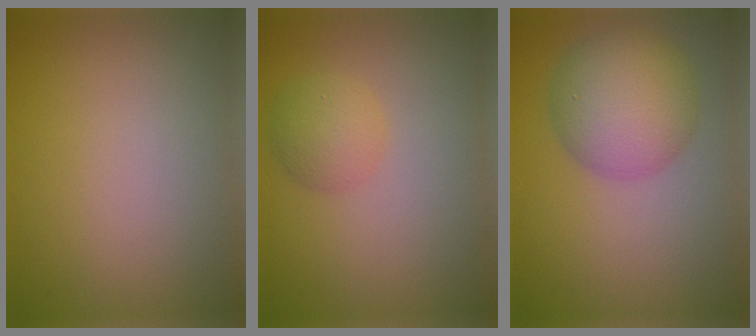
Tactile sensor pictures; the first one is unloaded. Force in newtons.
{"total": 2.4, "press": 2.4, "slide": 0.1}
{"total": 6.3, "press": 6.3, "slide": 0.2}